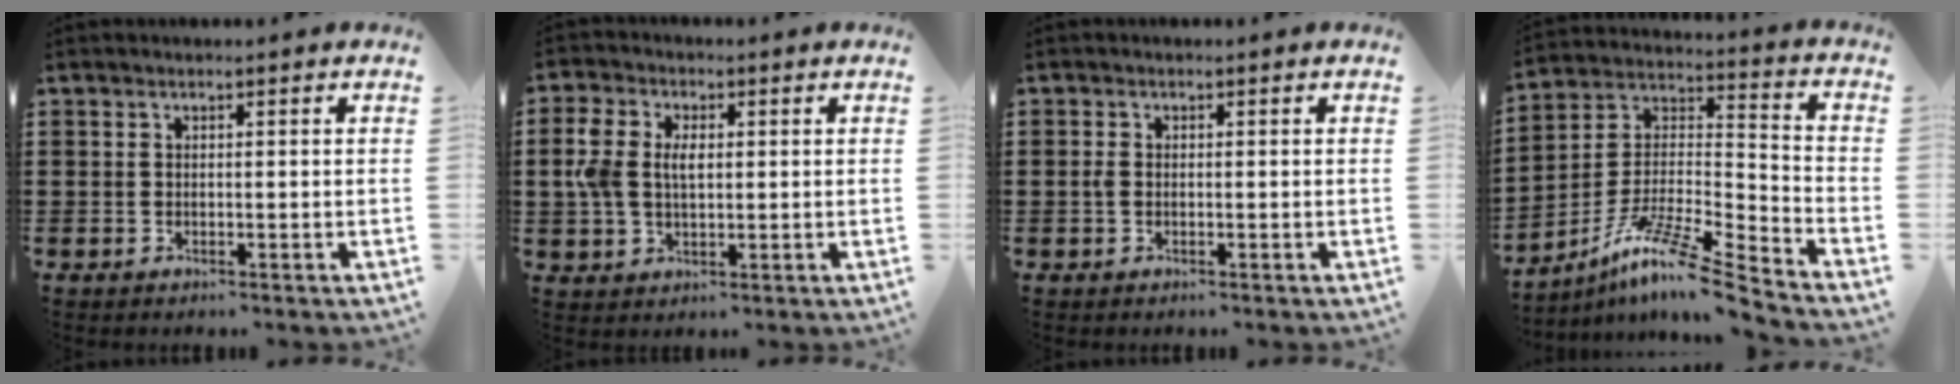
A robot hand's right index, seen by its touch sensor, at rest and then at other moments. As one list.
[{"total": 5.1, "force": [0.5, 3.3, 3.9], "torque": [-0.097, 0.008, 0.002]}, {"total": 1.1, "force": [-0.2, 0.7, 0.9], "torque": [-0.027, 0.001, -0.007]}, {"total": 10.9, "force": [-8.8, 0.2, 6.5], "torque": [-0.119, 0.006, -0.174]}]